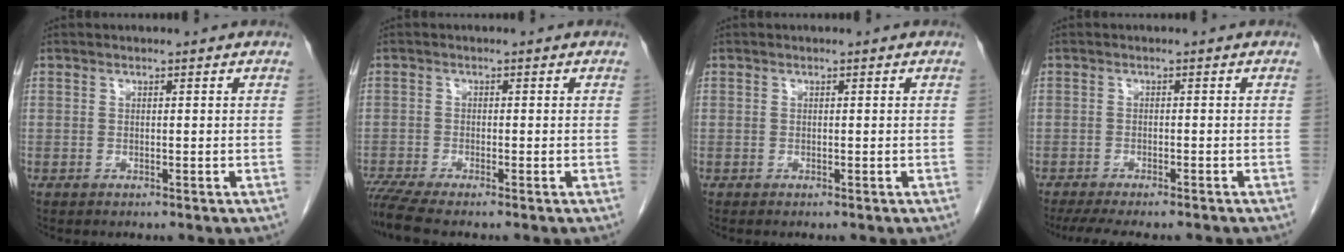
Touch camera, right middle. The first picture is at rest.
{"total": 4.4, "force": [-3.8, -0.5, 2.2], "torque": [-0.041, -0.013, -0.072]}
{"total": 0.0}
{"total": 10.1, "force": [-8.7, 2.0, 4.8], "torque": [-0.070, -0.011, -0.122]}